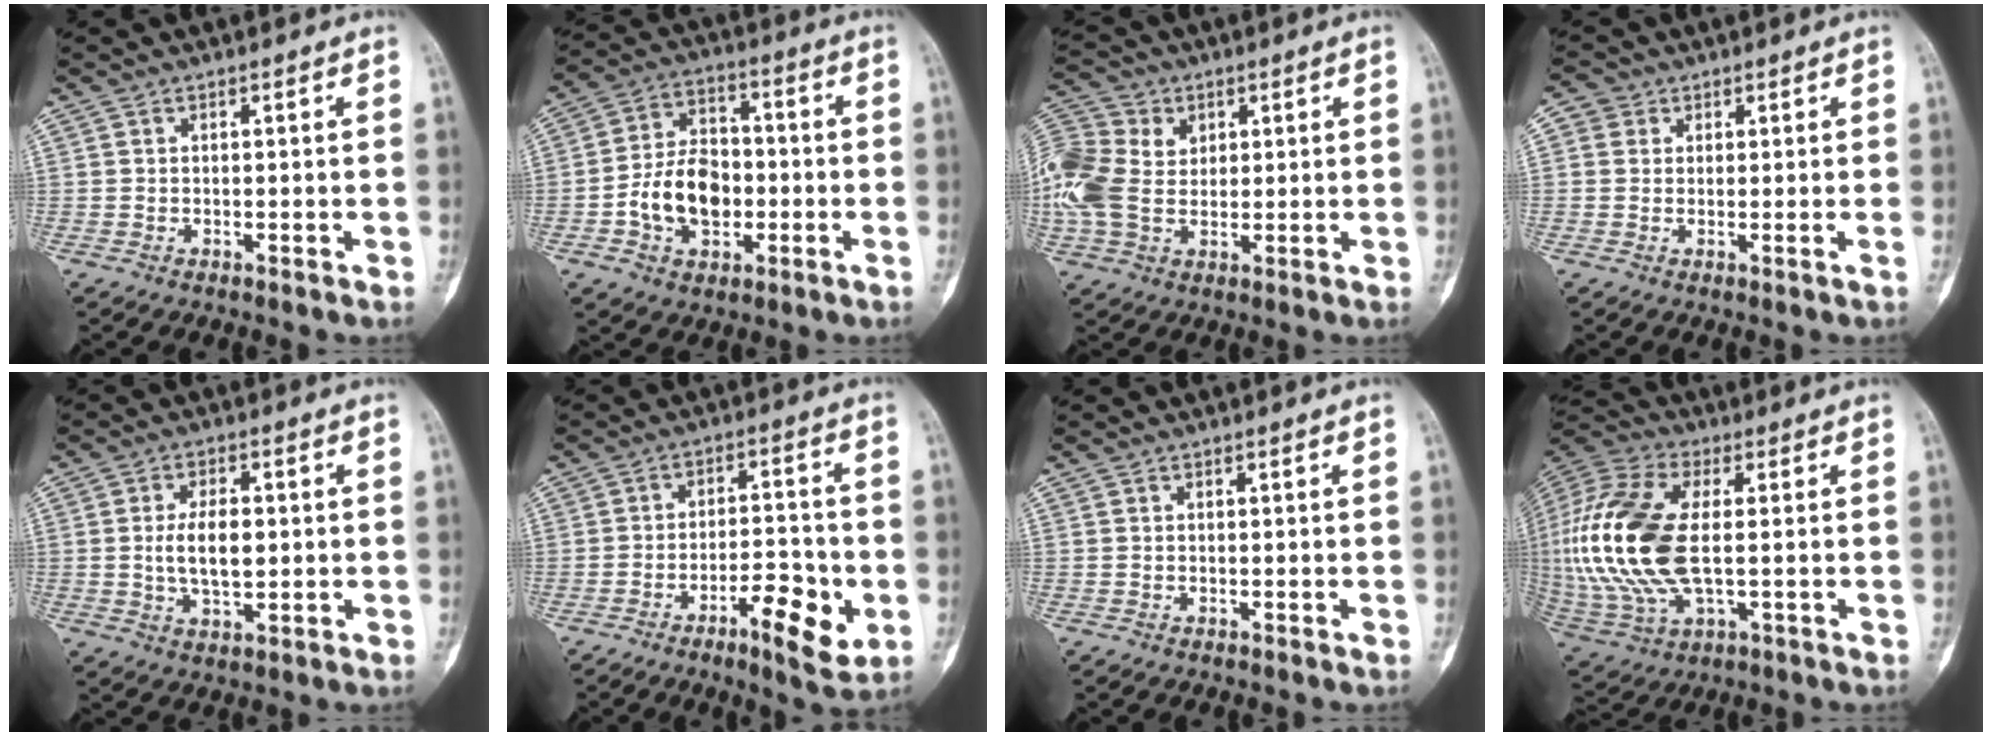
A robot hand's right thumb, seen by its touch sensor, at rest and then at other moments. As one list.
[{"total": 12.4, "force": [-2.6, 8.6, 8.6], "torque": [-0.131, 0.027, -0.048]}, {"total": 16.4, "force": [2.7, 12.6, 10.2], "torque": [-0.243, 0.019, 0.050]}, {"total": 2.3, "force": [0.9, 2.1, 0.6], "torque": [0.003, -0.001, 0.004]}, {"total": 7.6, "force": [0.2, 4.0, 6.5], "torque": [-0.106, -0.004, 0.006]}, {"total": 10.3, "force": [-4.0, 3.7, 8.7], "torque": [-0.124, 0.022, -0.060]}, {"total": 0.0}, {"total": 22.7, "force": [0.6, 11.5, 19.6], "torque": [-0.444, -0.003, 0.012]}]